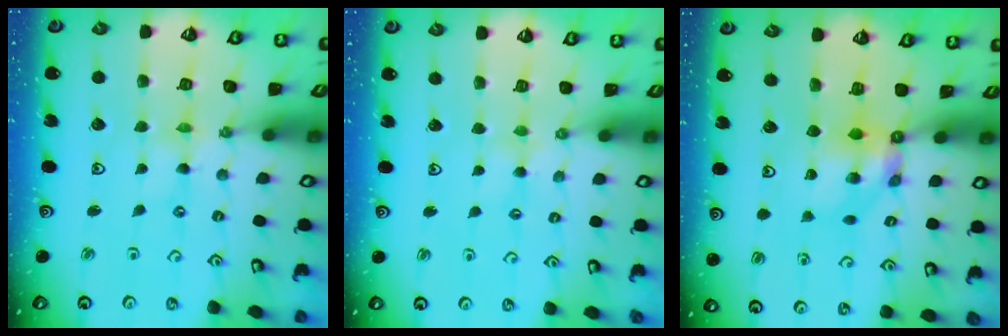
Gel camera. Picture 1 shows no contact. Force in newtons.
{"total": 1.9, "press": 1.8, "slide": 0.4}
{"total": 6.6, "press": 6.6, "slide": 0.3}